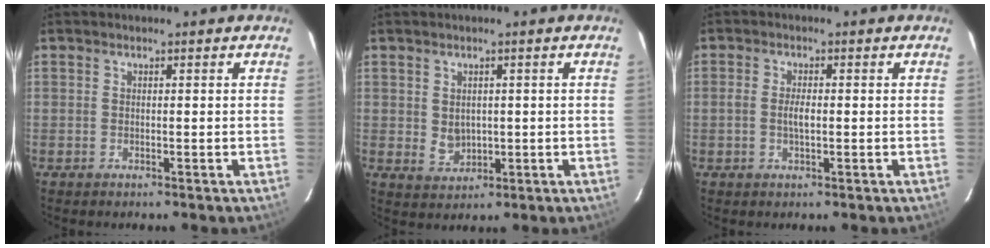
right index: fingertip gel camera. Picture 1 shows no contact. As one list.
[{"total": 3.6, "force": [0.3, 3.0, 1.9], "torque": [-0.033, 0.000, 0.014]}, {"total": 2.4, "force": [-0.3, 0.8, 2.2], "torque": [-0.044, 0.000, -0.006]}]